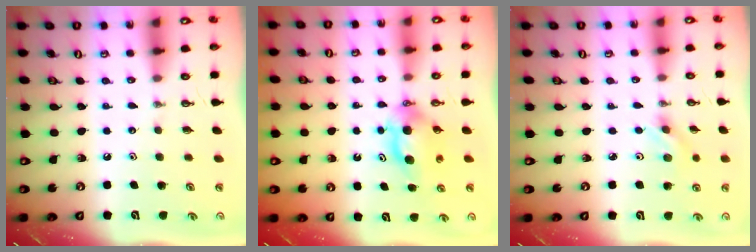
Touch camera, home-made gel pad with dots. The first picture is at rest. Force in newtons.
{"total": 5.5, "press": 5.5, "slide": 0.7}
{"total": 2.6, "press": 2.3, "slide": 1.3}